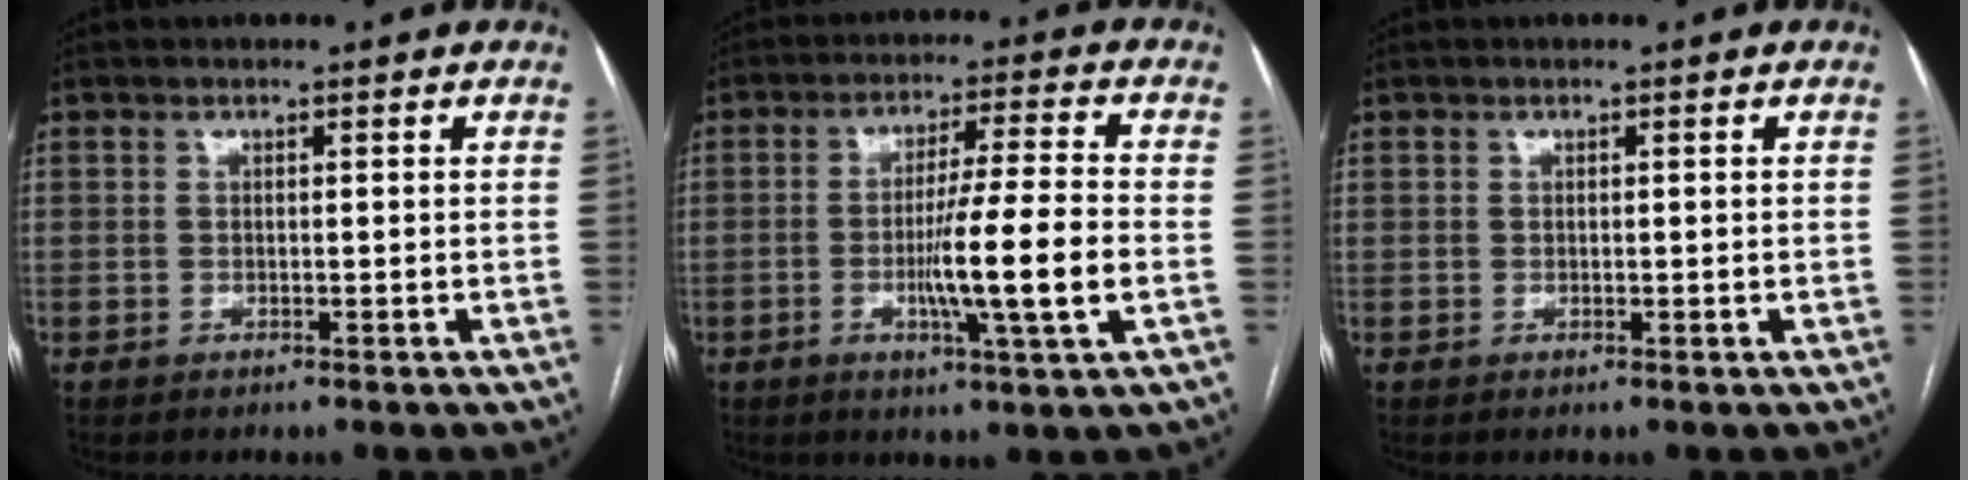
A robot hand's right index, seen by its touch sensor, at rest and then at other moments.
{"total": 11.1, "force": [-2.4, -0.7, 10.8], "torque": [-0.188, -0.011, -0.045]}
{"total": 0.6, "force": [0.2, 0.5, 0.1], "torque": [0.003, 0.002, 0.004]}